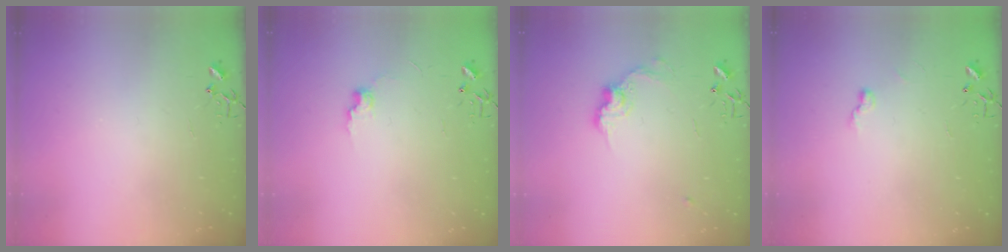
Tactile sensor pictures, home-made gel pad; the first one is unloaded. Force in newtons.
{"total": 7.9, "press": 7.9, "slide": 0.7}
{"total": 10.7, "press": 10.7, "slide": 0.5}
{"total": 5.1, "press": 5.1, "slide": 0.5}